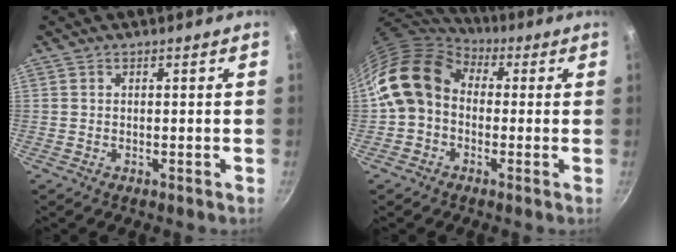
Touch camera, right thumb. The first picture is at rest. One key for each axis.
{"total": 13.3, "fx": 0.8, "fy": 10.4, "fz": 8.3, "tx": -0.130, "ty": 0.030, "tz": -0.005}